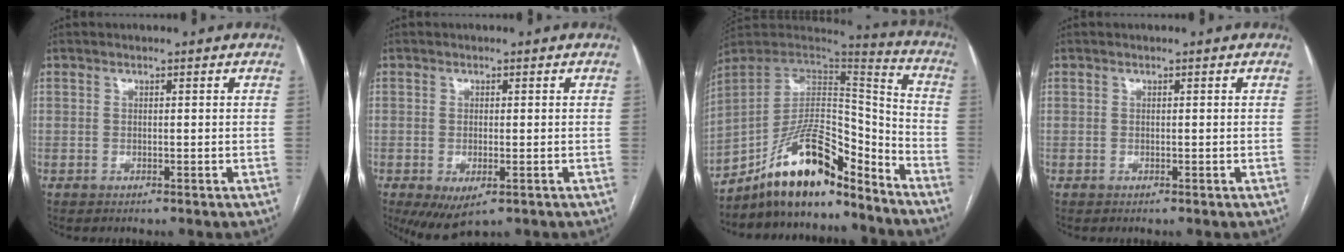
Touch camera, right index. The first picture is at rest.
{"total": 5.3, "force": [-2.5, 2.0, 4.2], "torque": [-0.064, -0.014, -0.029]}
{"total": 17.2, "force": [-13.8, 4.6, 9.2], "torque": [-0.148, 0.039, -0.241]}
{"total": 0.0}